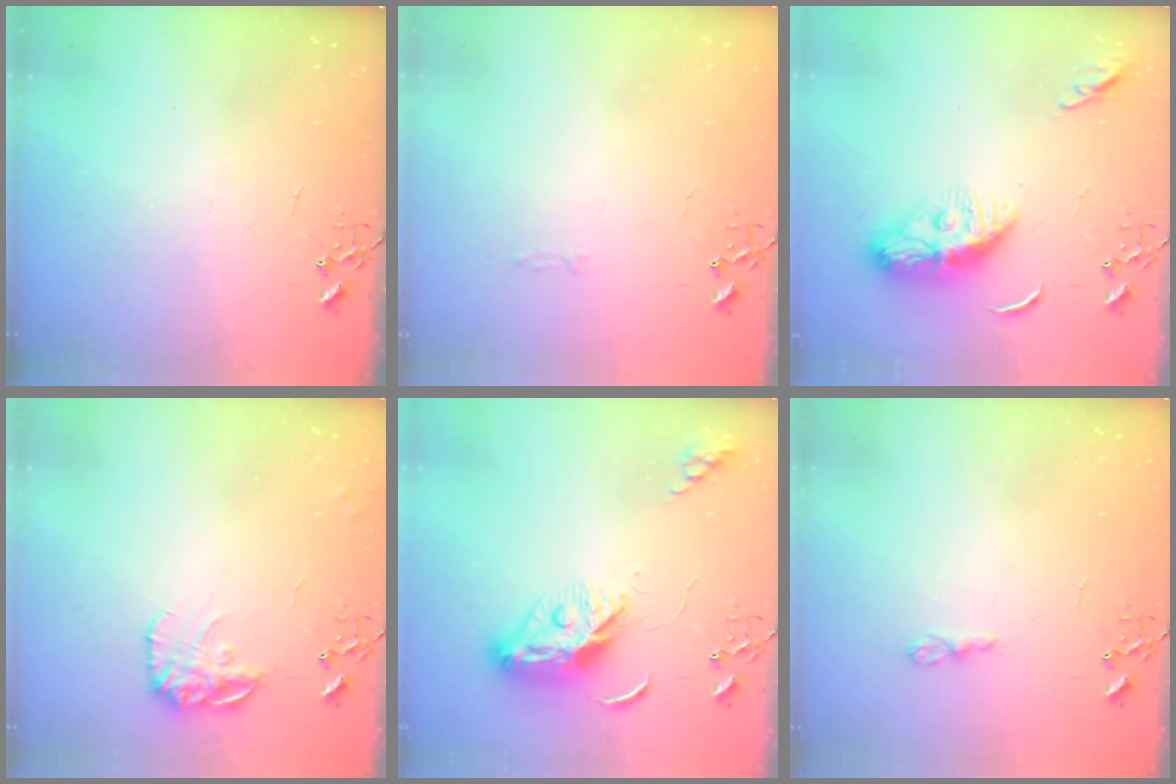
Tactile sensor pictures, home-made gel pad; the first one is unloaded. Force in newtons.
{"total": 2.8, "press": 2.8, "slide": 0.4}
{"total": 11.4, "press": 11.3, "slide": 1.0}
{"total": 12.9, "press": 12.8, "slide": 0.6}
{"total": 9.5, "press": 9.5, "slide": 0.5}
{"total": 4.4, "press": 4.4, "slide": 0.6}